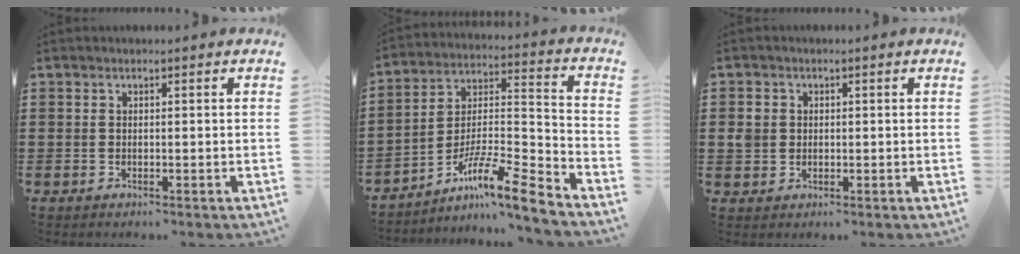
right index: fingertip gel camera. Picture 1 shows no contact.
{"total": 10.5, "force": [-8.0, 1.0, 6.7], "torque": [-0.110, 0.006, -0.157]}
{"total": 2.4, "force": [0.0, 2.2, 0.9], "torque": [-0.026, 0.010, -0.002]}